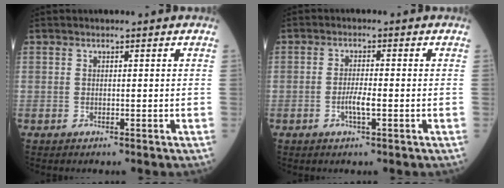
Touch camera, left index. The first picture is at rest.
{"total": 2.5, "force": [-1.0, 0.2, 2.3], "torque": [-0.041, -0.002, -0.019]}